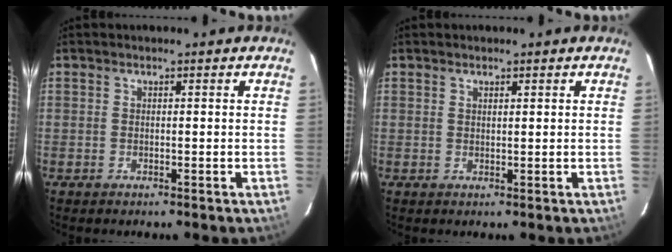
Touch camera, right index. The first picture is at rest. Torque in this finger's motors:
{"motor_torque": [-0.15, 0.12, 0.00, 0.00]}